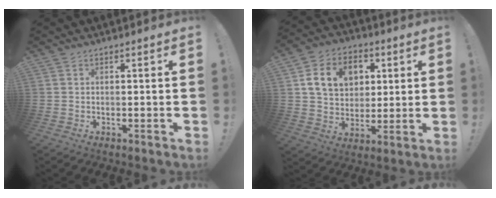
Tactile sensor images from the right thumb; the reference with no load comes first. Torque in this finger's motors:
{"motor_torque": [0.85, 0.85, 0.41, -0.19, 0.13]}